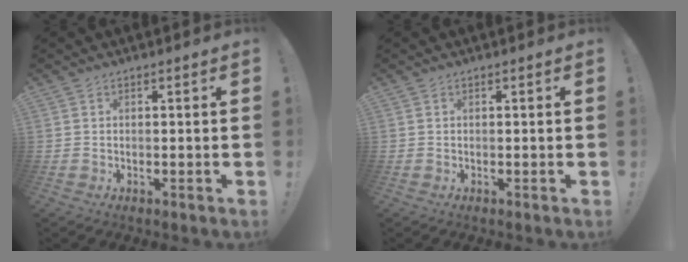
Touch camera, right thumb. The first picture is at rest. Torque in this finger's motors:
{"motor_torque": [-0.19, -0.02, -0.13, 0.13, 0.05]}